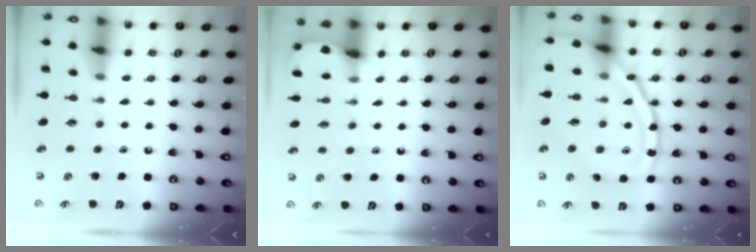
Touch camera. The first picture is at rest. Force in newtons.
{"total": 1.3, "press": 1.3, "slide": 0.1}
{"total": 18.1, "press": 18.1, "slide": 1.0}